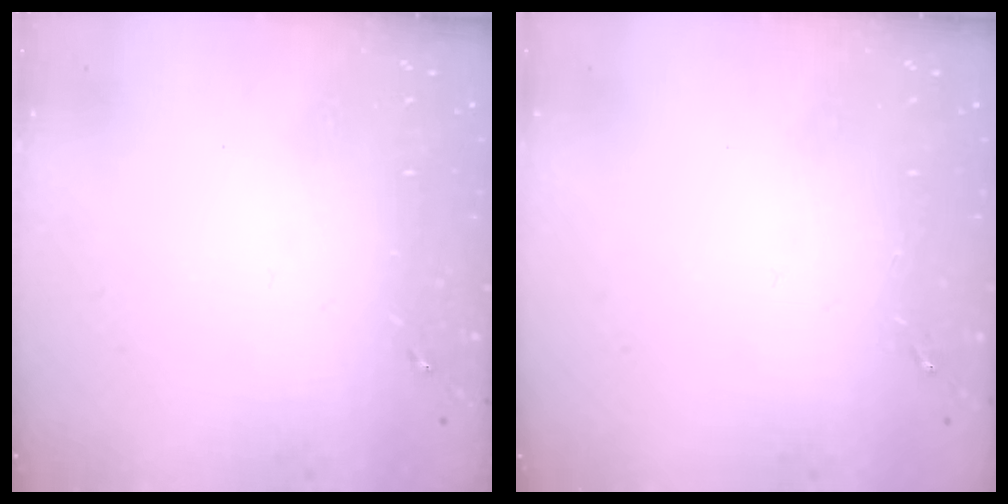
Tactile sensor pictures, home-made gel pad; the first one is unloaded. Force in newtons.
{"total": 0.0}